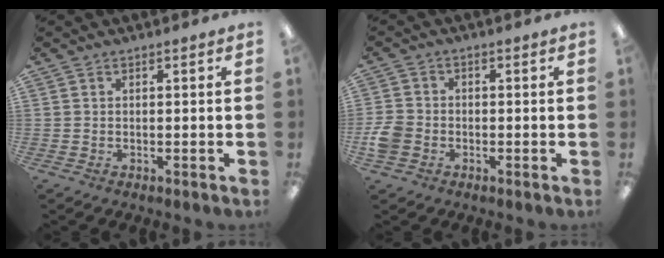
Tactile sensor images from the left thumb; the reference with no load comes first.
{"total": 5.2, "force": [-1.8, 4.1, 2.6], "torque": [-0.051, 0.012, -0.032]}